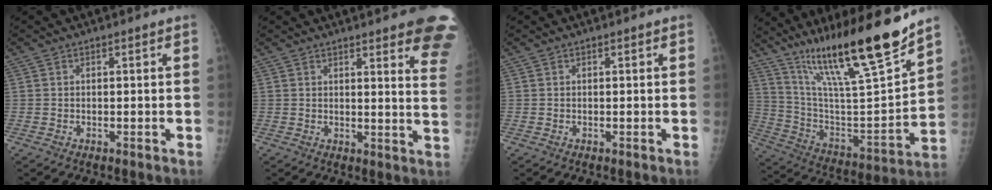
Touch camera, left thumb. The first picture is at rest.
{"total": 15.0, "force": [11.0, 2.7, 9.8], "torque": [-0.089, -0.059, 0.109]}
{"total": 0.0}
{"total": 25.1, "force": [18.0, 2.7, 17.2], "torque": [-0.266, -0.074, 0.318]}